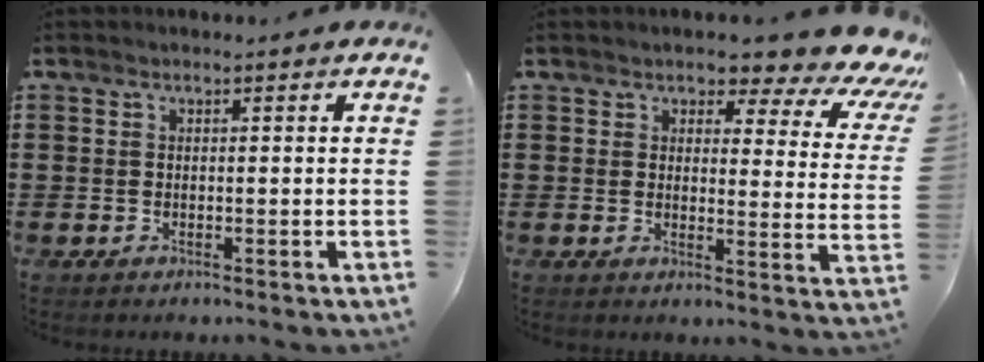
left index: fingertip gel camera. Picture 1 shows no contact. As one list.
[{"total": 4.2, "force": [3.2, 1.2, 2.4], "torque": [-0.040, -0.029, 0.045]}]